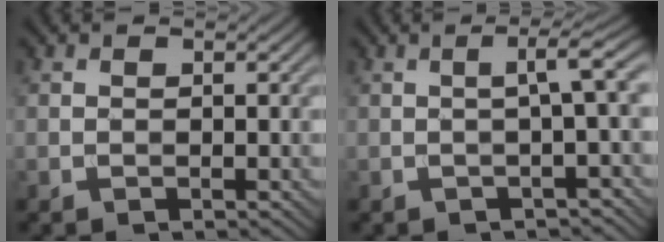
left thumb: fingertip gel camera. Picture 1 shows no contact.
{"total": 3.6, "force": [-0.1, 0.3, 3.6], "torque": [-0.050, 0.017, -0.009]}